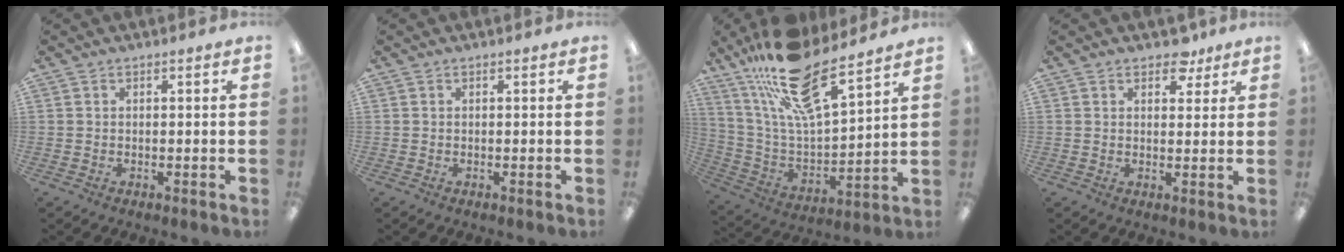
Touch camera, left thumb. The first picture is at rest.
{"total": 0.0}
{"total": 21.1, "force": [16.1, 6.4, 12.0], "torque": [-0.229, -0.094, 0.282]}
{"total": 4.7, "force": [3.4, 2.6, 2.0], "torque": [-0.007, -0.016, 0.054]}